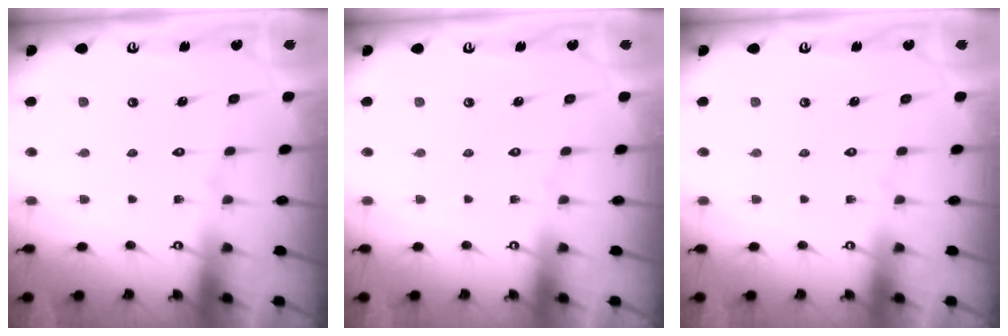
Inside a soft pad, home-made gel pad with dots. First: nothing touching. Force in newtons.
{"total": 0.0}
{"total": 0.0}